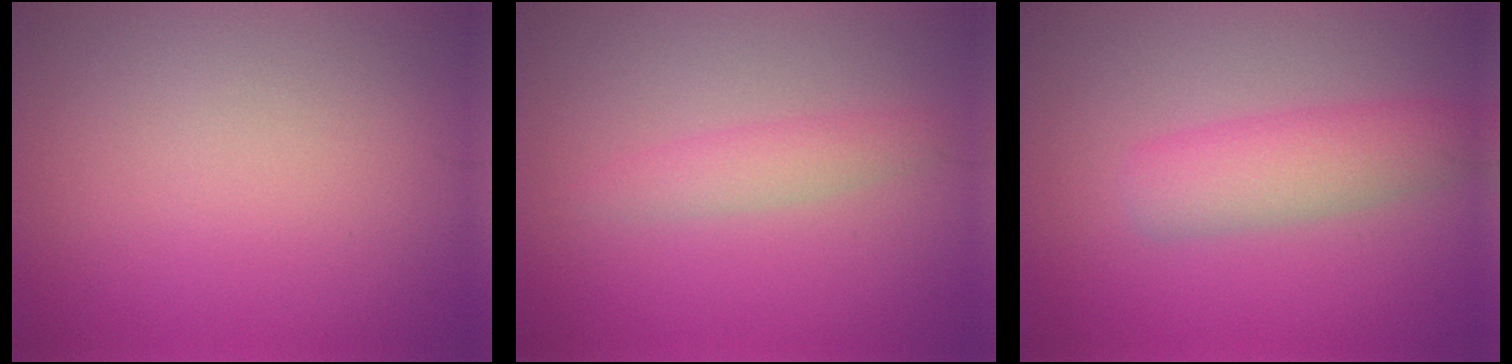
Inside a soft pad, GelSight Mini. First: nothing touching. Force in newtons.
{"total": 2.0, "press": 2.0, "slide": 0.0}
{"total": 4.1, "press": 4.1, "slide": 0.1}